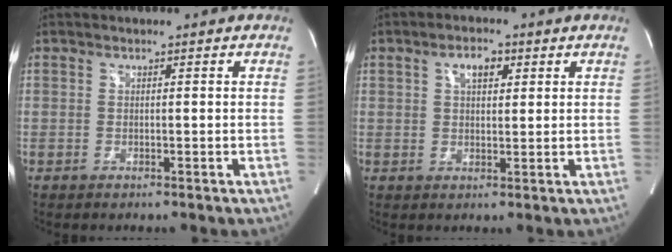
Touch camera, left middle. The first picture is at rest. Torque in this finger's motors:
{"motor_torque": [0.03, -0.13, 0.01, 0.03]}